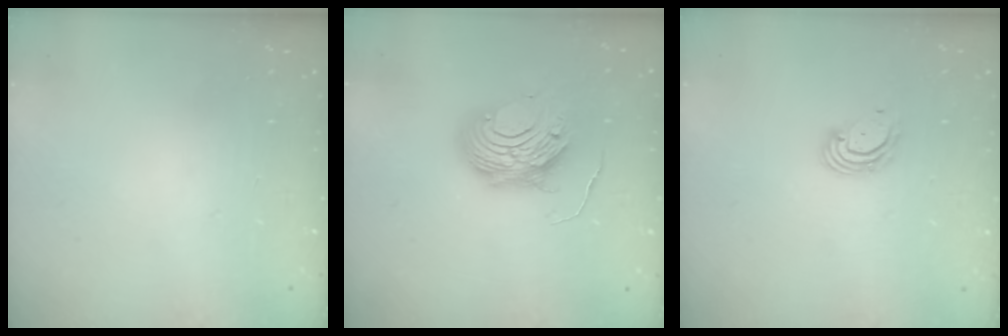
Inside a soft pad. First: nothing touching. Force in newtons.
{"total": 10.1, "press": 10.0, "slide": 1.0}
{"total": 4.5, "press": 4.5, "slide": 0.5}